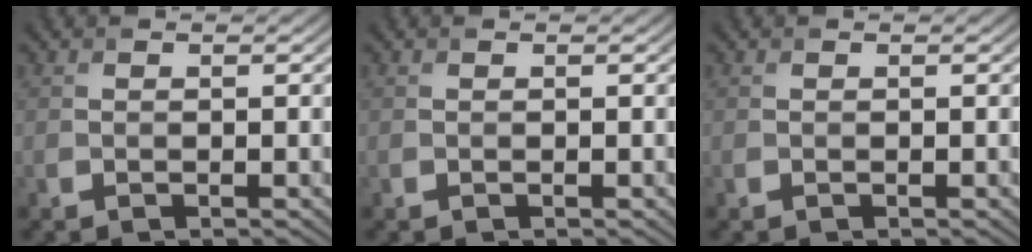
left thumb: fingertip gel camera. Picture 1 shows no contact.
{"total": 0.0}
{"total": 0.0}